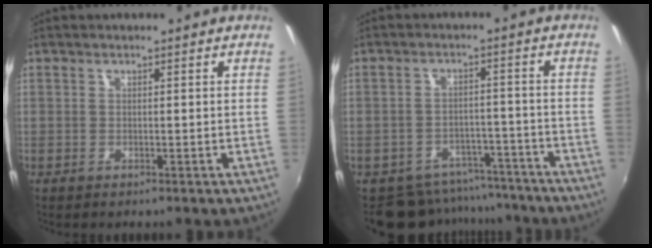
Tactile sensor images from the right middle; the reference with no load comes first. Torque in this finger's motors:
{"motor_torque": [-0.23, -0.59, -0.04, -0.02]}